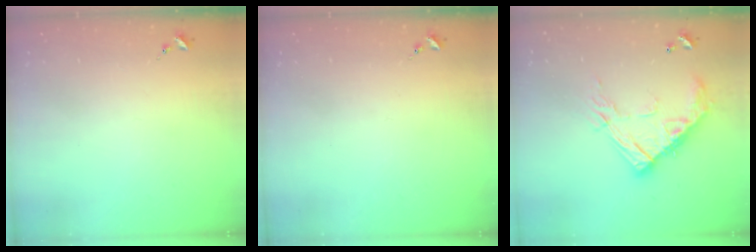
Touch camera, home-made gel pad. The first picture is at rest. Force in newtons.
{"total": 0.0}
{"total": 17.2, "press": 17.2, "slide": 1.2}